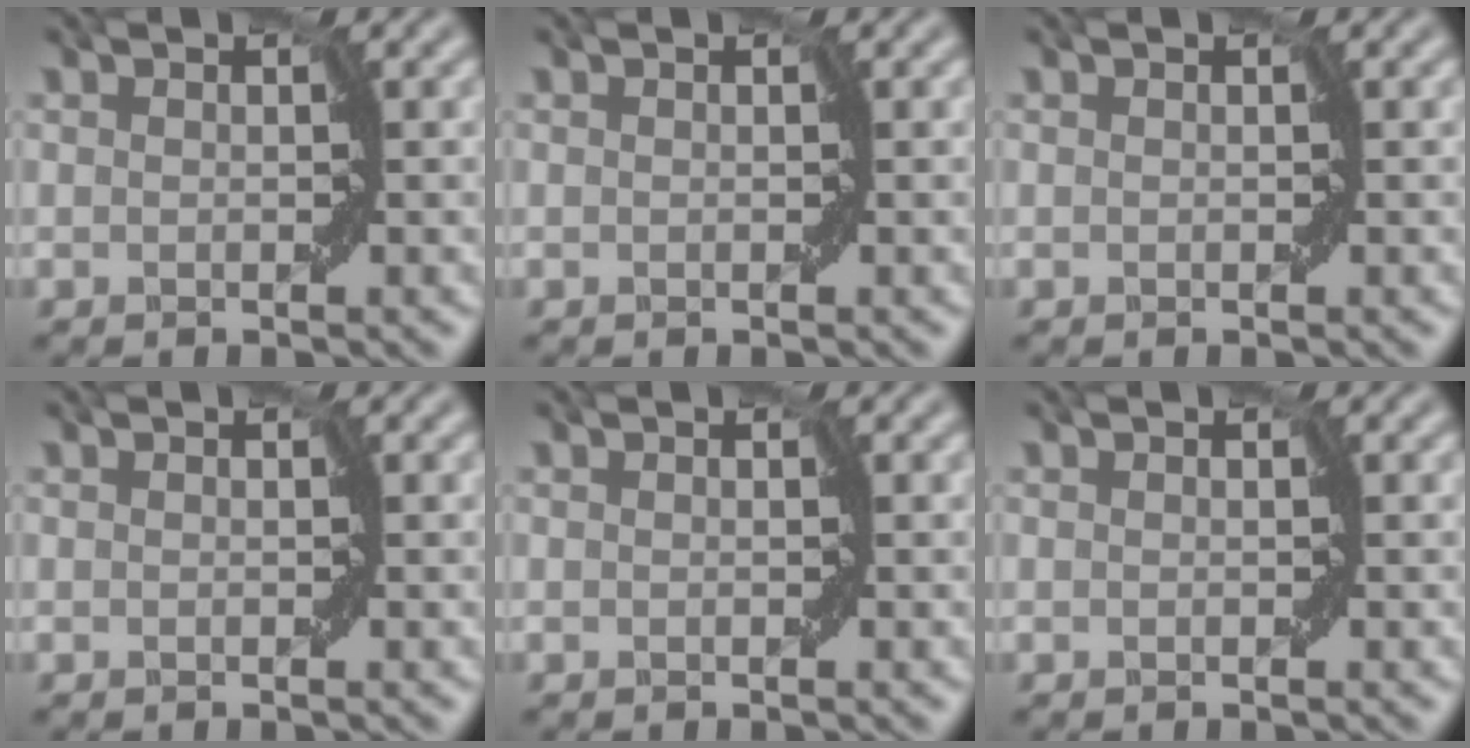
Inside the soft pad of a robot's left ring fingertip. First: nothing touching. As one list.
[{"total": 0.0}, {"total": 0.0}, {"total": 0.0}, {"total": 0.0}, {"total": 0.0}]